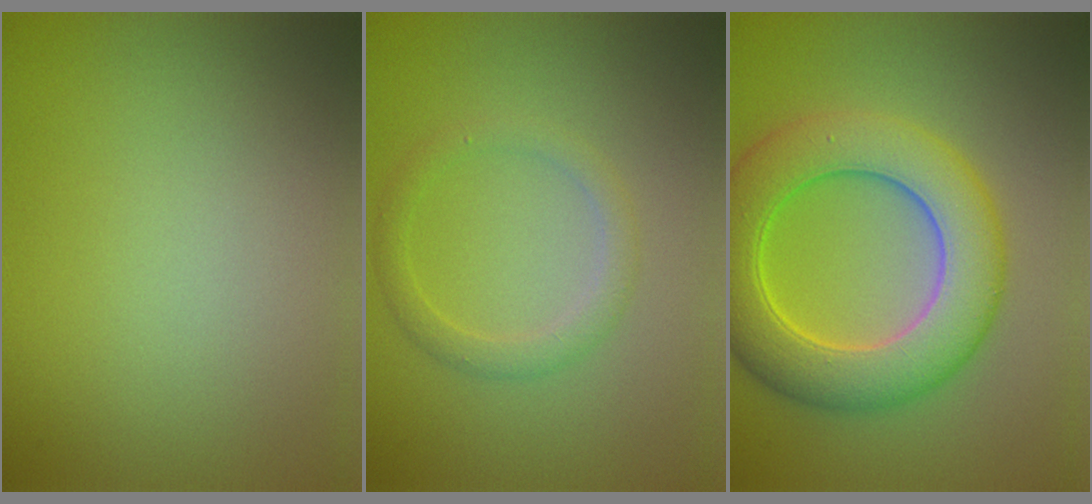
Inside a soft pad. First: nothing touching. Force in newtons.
{"total": 2.0, "press": 2.0, "slide": 0.1}
{"total": 8.8, "press": 8.8, "slide": 0.1}